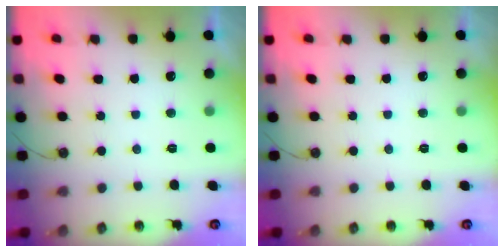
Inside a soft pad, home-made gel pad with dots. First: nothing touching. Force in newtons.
{"total": 0.0}